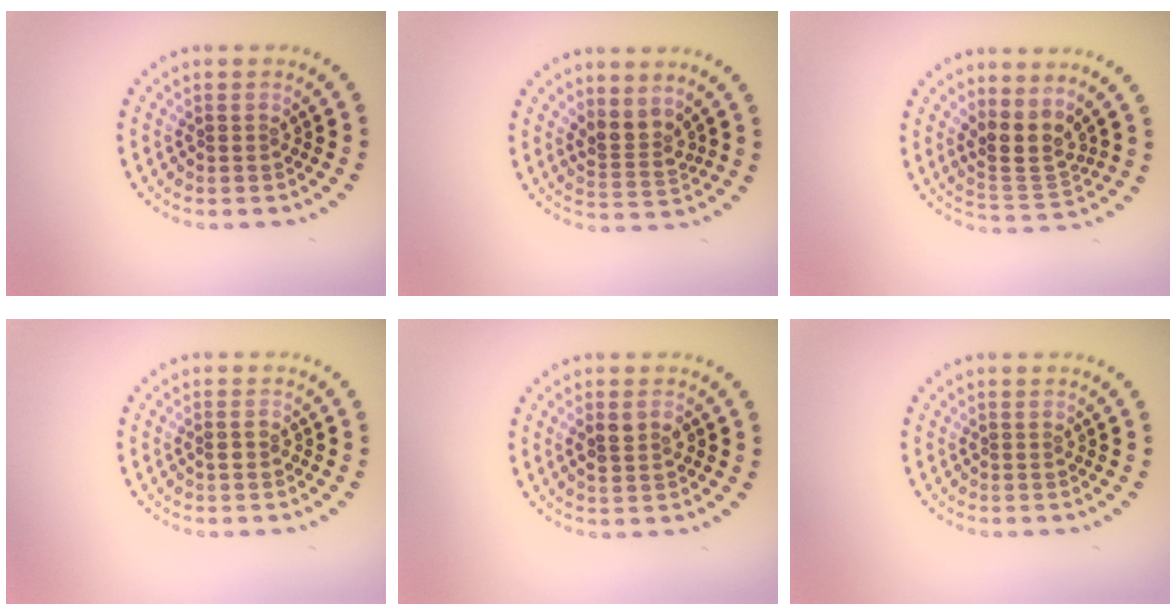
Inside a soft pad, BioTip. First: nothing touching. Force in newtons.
{"total": 2.6, "press": 1.9, "slide": 1.7}
{"total": 3.2, "press": 2.5, "slide": 2.0}
{"total": 0.5, "press": 0.4, "slide": 0.3}
{"total": 2.0, "press": 2.0, "slide": 0.1}
{"total": 0.0}